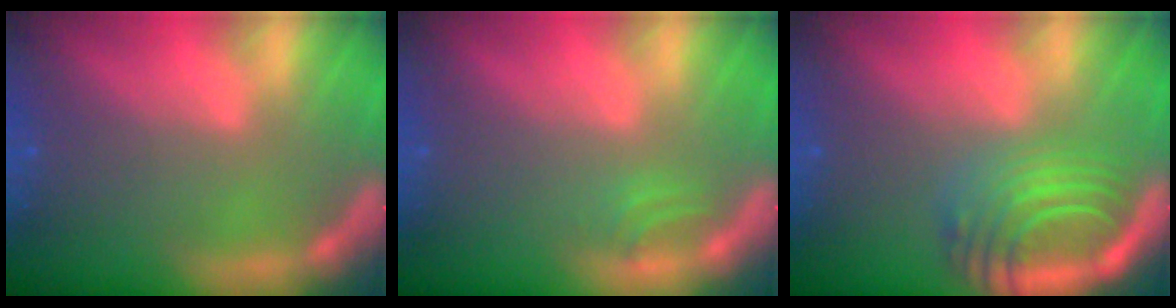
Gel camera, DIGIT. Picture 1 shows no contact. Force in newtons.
{"total": 0.9}
{"total": 8.1}